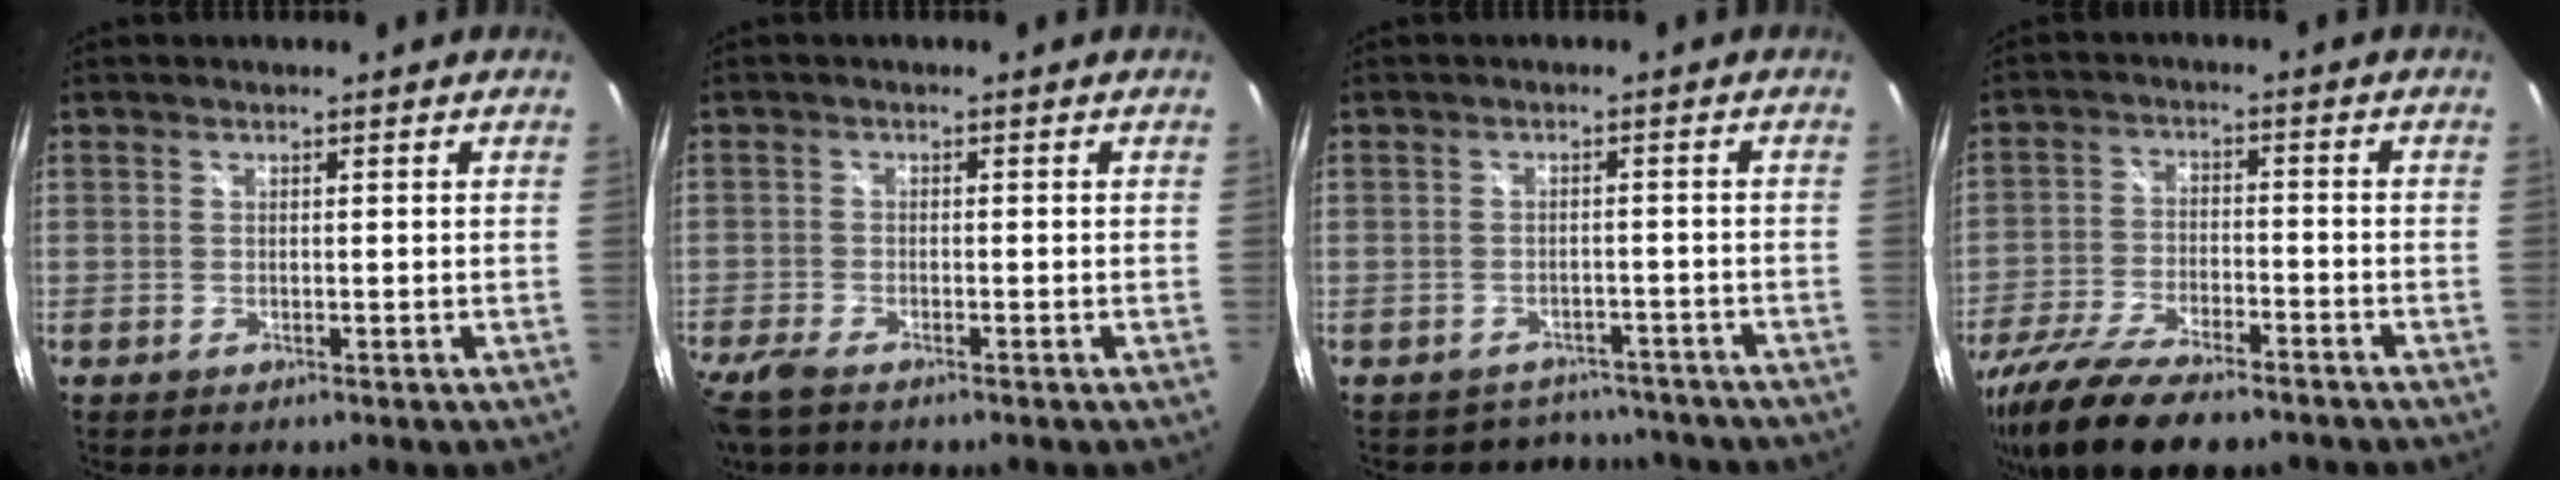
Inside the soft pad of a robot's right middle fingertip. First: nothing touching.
{"total": 5.7, "force": [-4.3, 1.7, 3.3], "torque": [-0.090, -0.023, -0.085]}
{"total": 7.0, "force": [-6.2, 3.2, 0.6], "torque": [-0.016, 0.018, -0.077]}
{"total": 17.8, "force": [-13.9, 5.0, 10.0], "torque": [-0.214, -0.042, -0.242]}